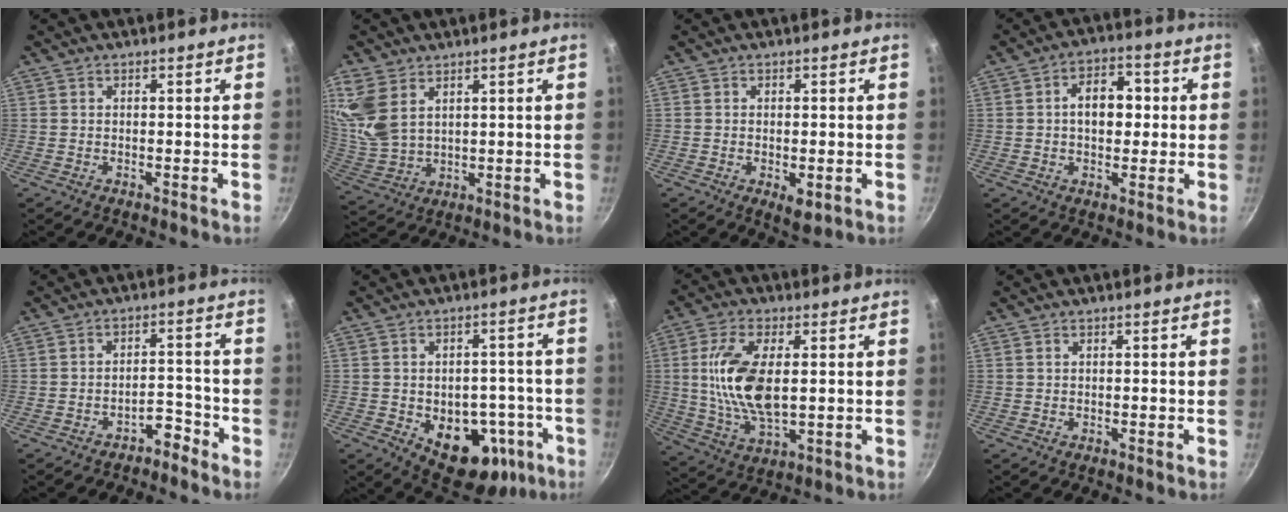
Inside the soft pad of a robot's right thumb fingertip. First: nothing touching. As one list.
[{"total": 11.1, "force": [4.8, 6.8, 7.4], "torque": [-0.173, -0.012, 0.113]}, {"total": 3.4, "force": [-1.0, 1.5, 2.9], "torque": [-0.042, -0.009, -0.011]}, {"total": 8.4, "force": [0.8, 5.4, 6.4], "torque": [-0.071, 0.017, 0.006]}, {"total": 4.1, "force": [-3.3, 2.0, 1.4], "torque": [-0.005, 0.040, -0.050]}, {"total": 15.5, "force": [-6.0, 9.7, 10.5], "torque": [-0.110, 0.031, -0.067]}, {"total": 14.3, "force": [1.5, 6.7, 12.6], "torque": [-0.254, -0.011, 0.036]}, {"total": 0.0}]